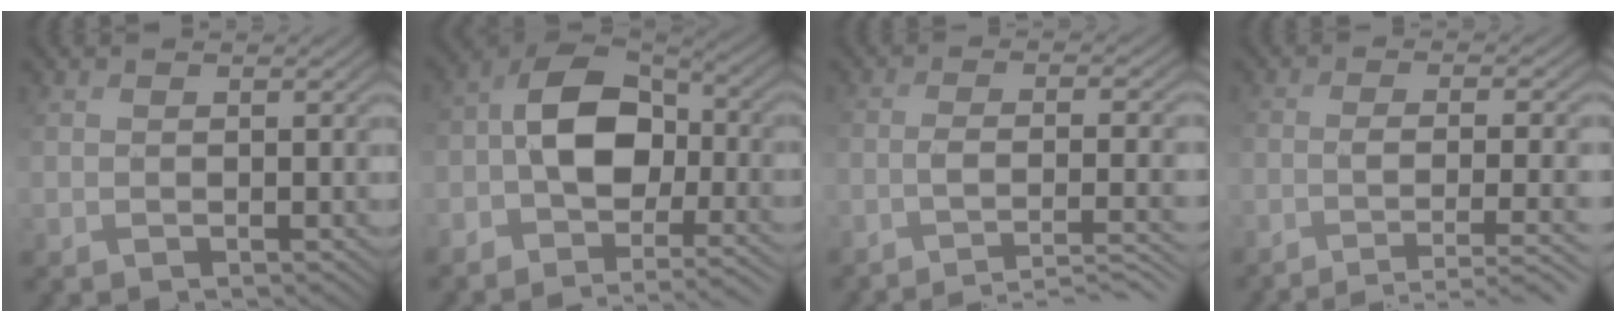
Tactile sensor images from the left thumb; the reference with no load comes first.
{"total": 10.1, "force": [-3.9, 5.7, 7.4], "torque": [-0.144, -0.004, -0.084]}
{"total": 7.5, "force": [-5.0, 1.4, 5.4], "torque": [-0.082, 0.007, -0.072]}
{"total": 7.1, "force": [-4.2, 1.7, 5.5], "torque": [-0.084, -0.006, -0.057]}